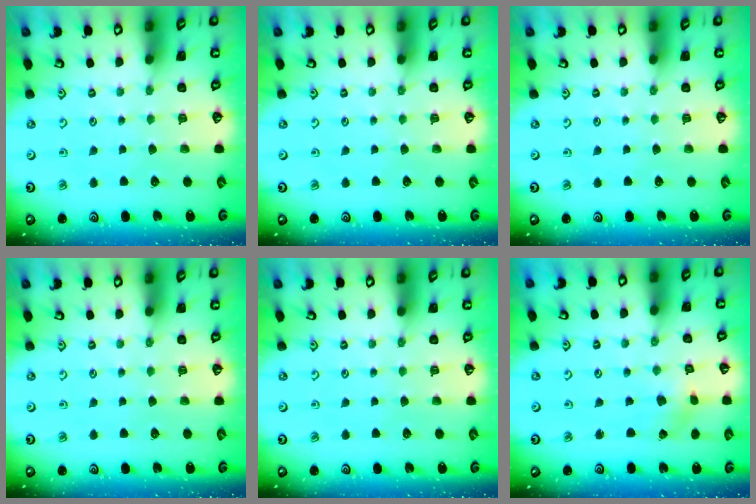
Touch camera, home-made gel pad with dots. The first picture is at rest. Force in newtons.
{"total": 0.0}
{"total": 0.0}
{"total": 0.0}
{"total": 0.0}
{"total": 1.7, "press": 1.7, "slide": 0.3}